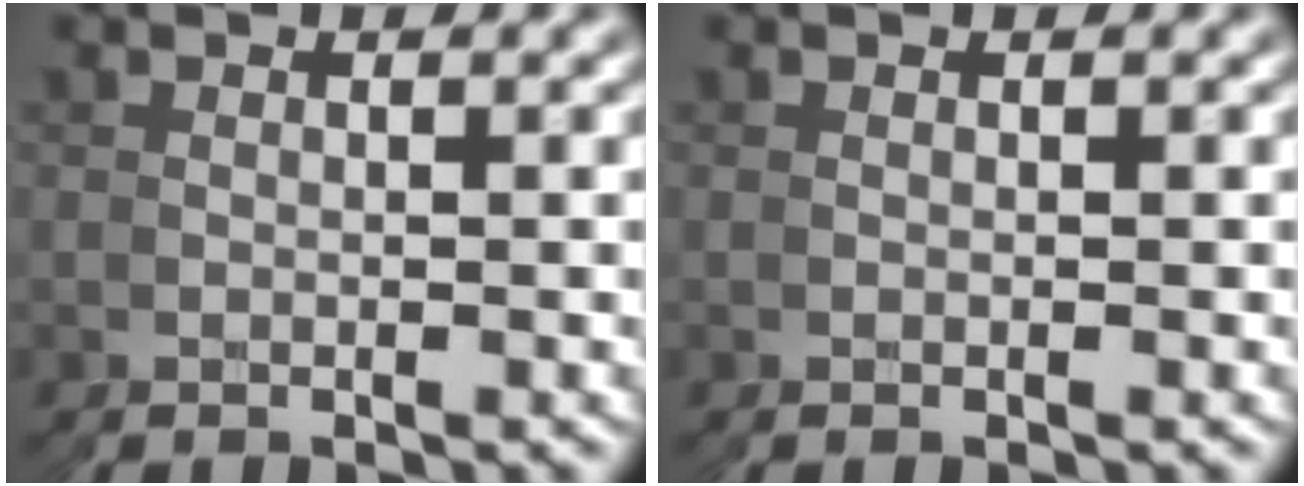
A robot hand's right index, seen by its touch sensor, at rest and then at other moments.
{"total": 0.0}